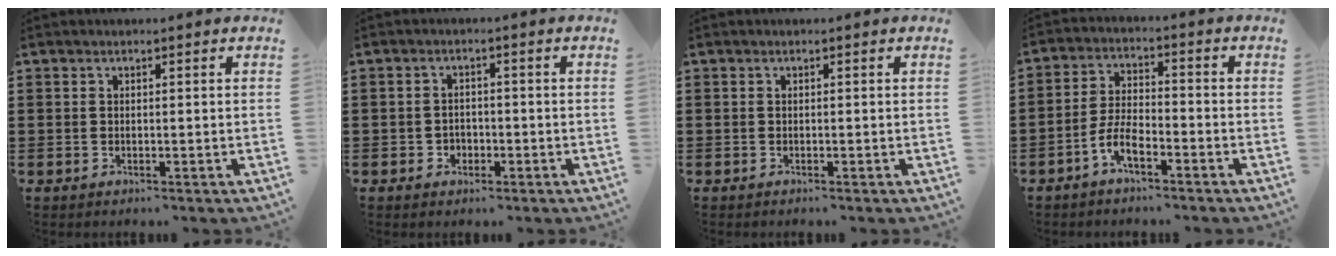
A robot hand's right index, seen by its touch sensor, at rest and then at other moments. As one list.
[{"total": 1.8, "force": [-0.9, 1.6, 0.3], "torque": [-0.011, 0.004, -0.022]}, {"total": 0.0}, {"total": 5.1, "force": [-3.2, 1.7, 3.5], "torque": [-0.087, 0.004, -0.068]}]